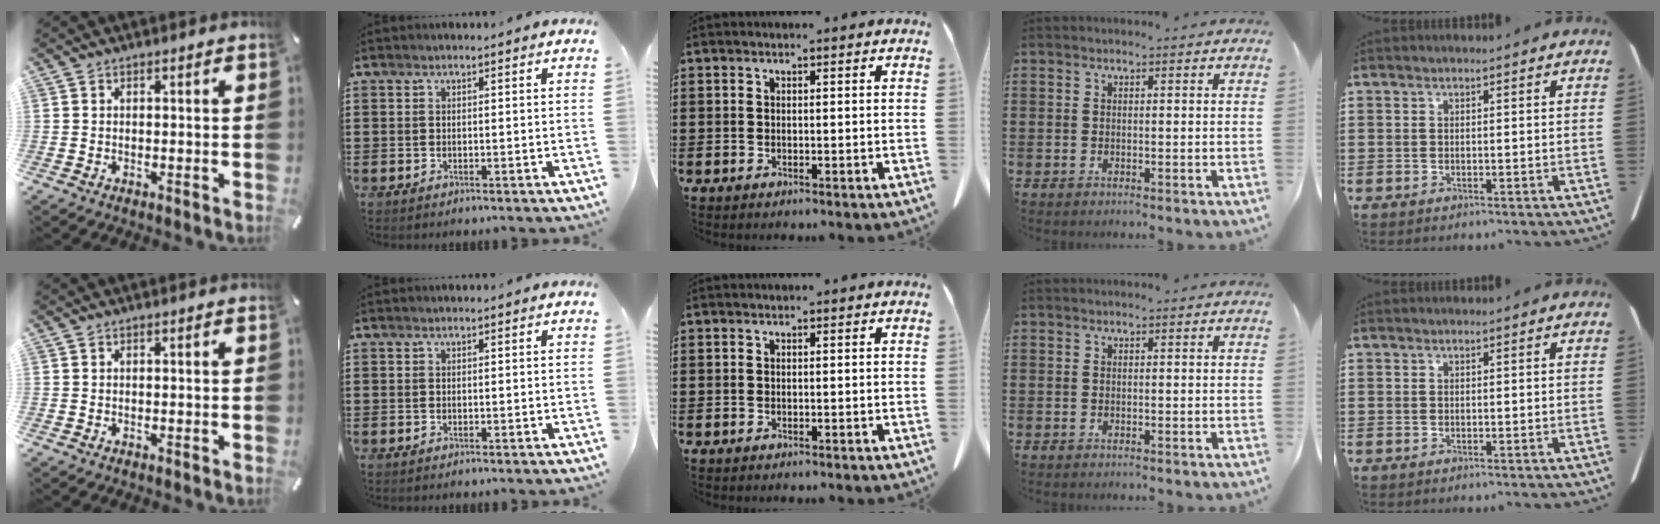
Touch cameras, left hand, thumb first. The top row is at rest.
{}